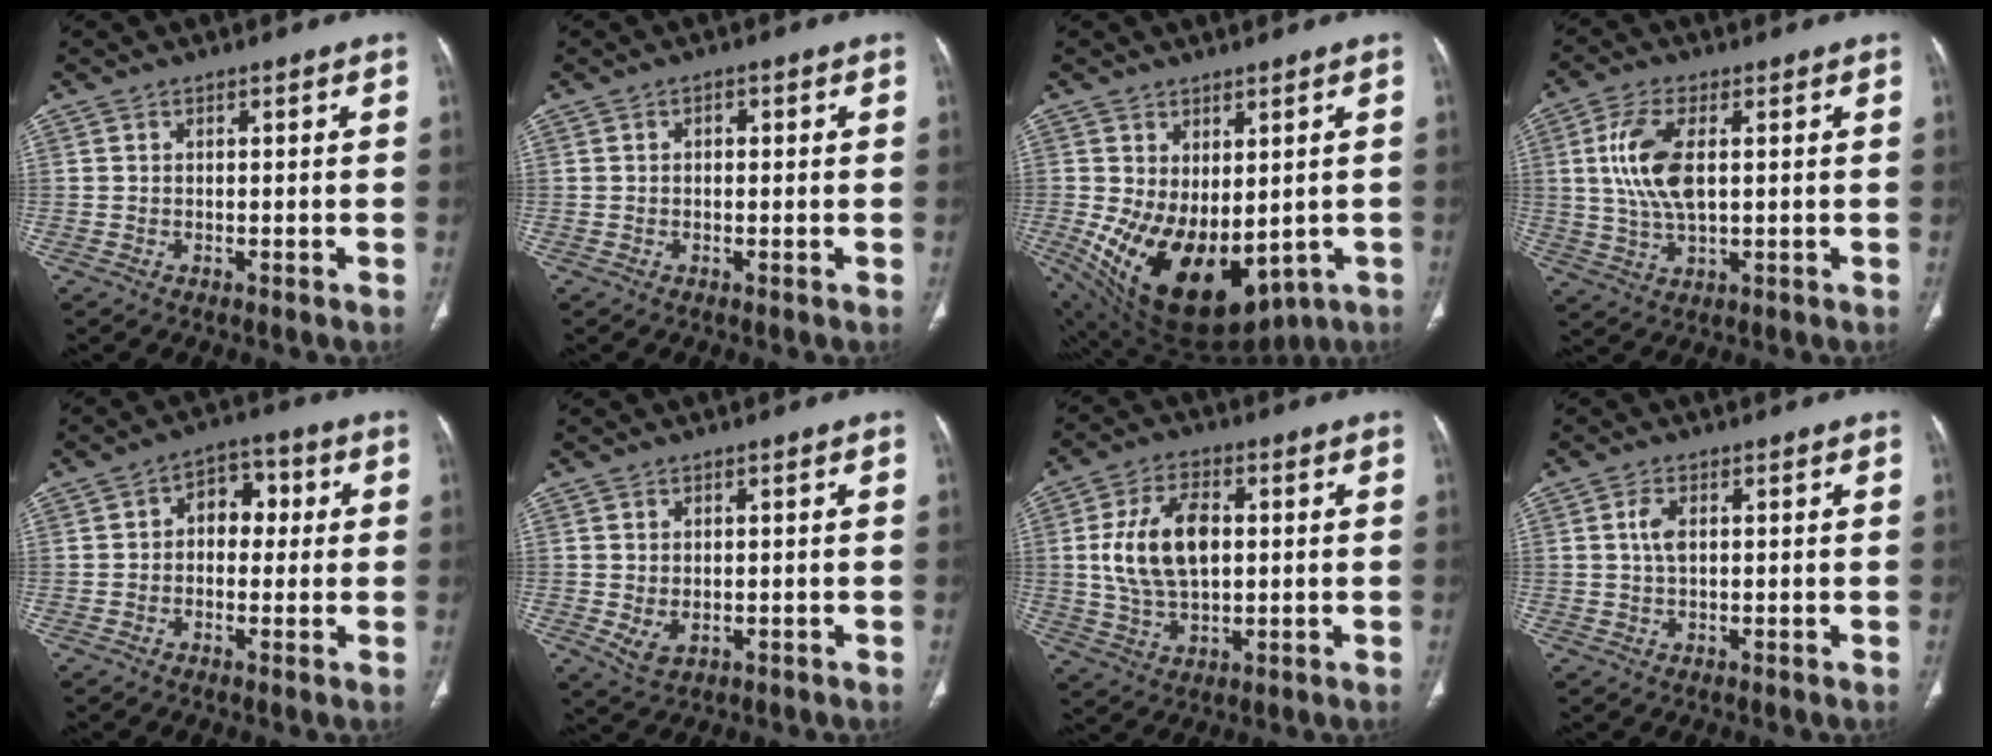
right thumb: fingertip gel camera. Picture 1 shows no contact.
{"total": 1.0, "force": [0.1, 0.7, 0.7], "torque": [-0.004, 0.005, -0.001]}
{"total": 19.4, "force": [-3.8, 11.5, 15.2], "torque": [-0.251, -0.016, -0.018]}
{"total": 10.3, "force": [1.7, 4.7, 9.0], "torque": [-0.196, -0.002, 0.035]}
{"total": 7.0, "force": [0.7, 4.9, 4.9], "torque": [-0.031, 0.021, 0.002]}
{"total": 3.5, "force": [-0.4, 2.3, 2.5], "torque": [-0.046, -0.006, 0.005]}
{"total": 12.8, "force": [1.4, 7.3, 10.4], "torque": [-0.189, 0.002, 0.030]}
{"total": 2.7, "force": [0.5, 1.3, 2.4], "torque": [-0.054, 0.004, 0.010]}